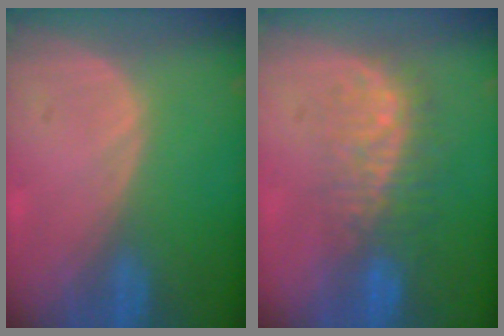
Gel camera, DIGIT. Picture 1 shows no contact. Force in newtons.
{"total": 7.6, "press": 7.3, "slide": 2.3}